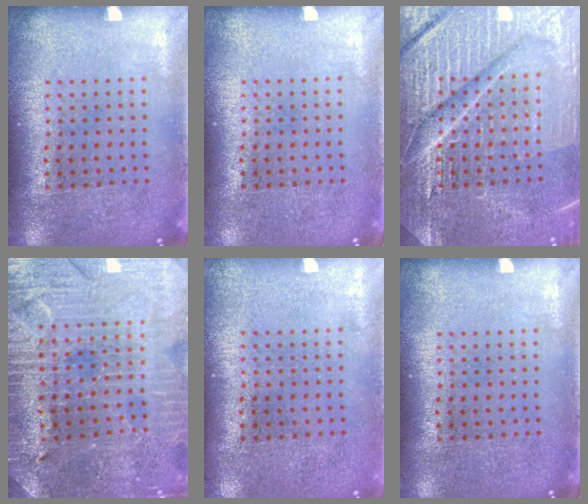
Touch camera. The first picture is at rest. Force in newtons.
{"total": 0.0}
{"total": 7.5, "press": 7.5, "slide": 1.0}
{"total": 3.3, "press": 3.3, "slide": 0.5}
{"total": 0.0}
{"total": 0.0}